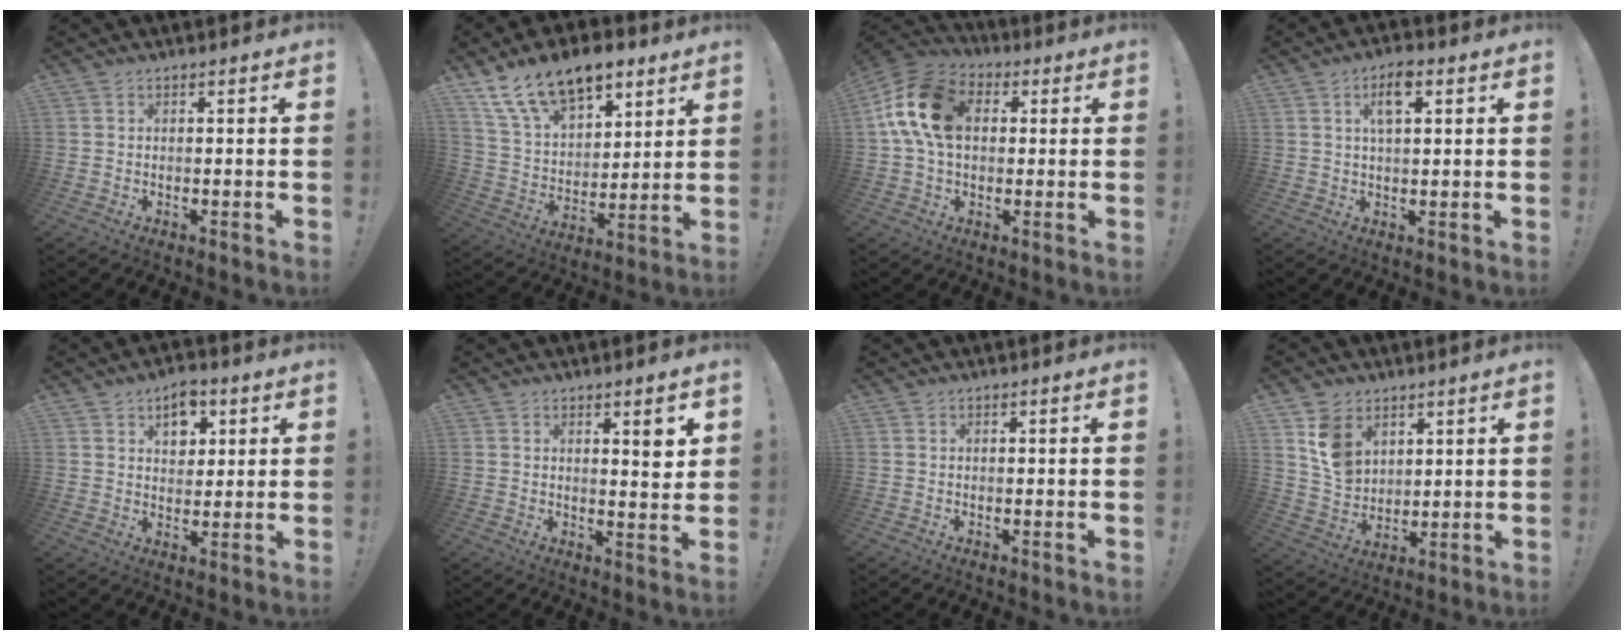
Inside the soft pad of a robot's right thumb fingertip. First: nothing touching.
{"total": 17.5, "force": [11.4, 9.6, 9.2], "torque": [-0.154, -0.069, 0.213]}
{"total": 16.4, "force": [2.9, 11.1, 11.8], "torque": [-0.216, 0.011, 0.056]}
{"total": 6.7, "force": [2.6, 2.9, 5.5], "torque": [-0.083, 0.001, 0.039]}
{"total": 7.9, "force": [3.9, 5.6, 4.0], "torque": [-0.041, -0.018, 0.069]}
{"total": 5.0, "force": [2.5, 1.0, 4.2], "torque": [-0.044, -0.019, 0.034]}
{"total": 0.0}
{"total": 10.3, "force": [5.4, 7.8, 4.0], "torque": [-0.058, -0.028, 0.109]}